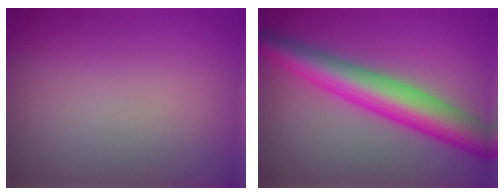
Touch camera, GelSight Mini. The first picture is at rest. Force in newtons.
{"total": 7.4, "press": 7.4, "slide": 0.1}